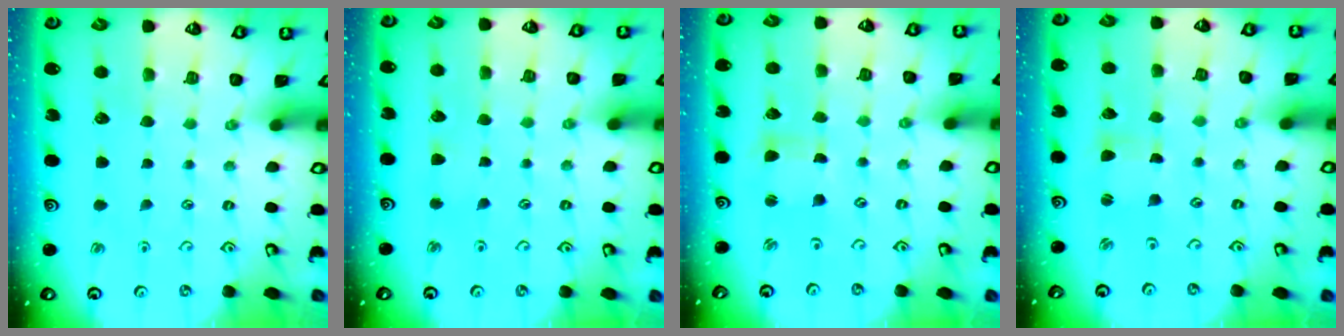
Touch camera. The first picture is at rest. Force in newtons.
{"total": 2.7, "press": 2.7, "slide": 0.4}
{"total": 1.7, "press": 1.7, "slide": 0.4}
{"total": 0.9, "press": 0.9, "slide": 0.2}